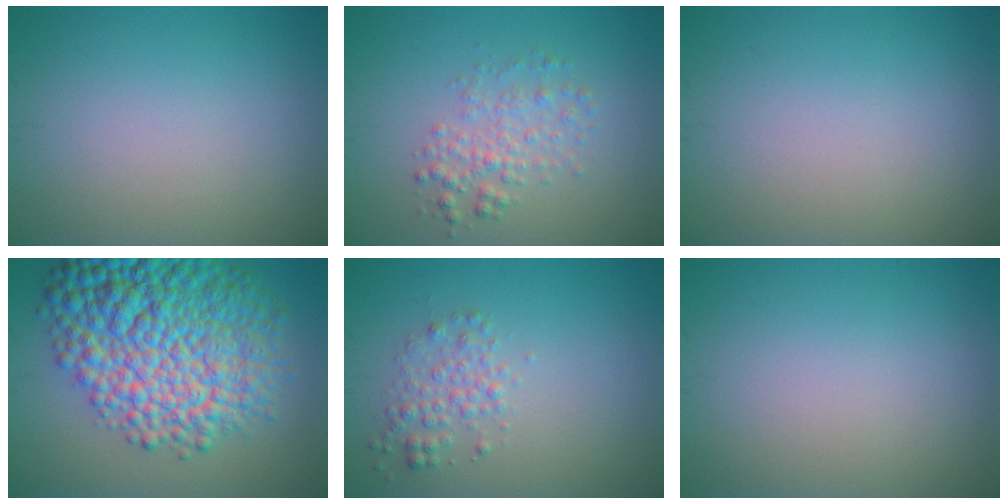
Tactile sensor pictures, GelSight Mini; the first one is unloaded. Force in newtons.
{"total": 2.6, "press": 2.6, "slide": 0.1}
{"total": 0.0}
{"total": 13.9, "press": 13.9, "slide": 0.4}
{"total": 2.2, "press": 2.2, "slide": 0.1}
{"total": 0.0}